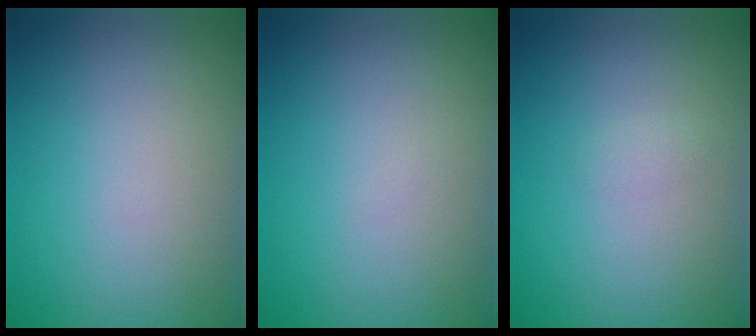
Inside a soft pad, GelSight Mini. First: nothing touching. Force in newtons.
{"total": 0.0}
{"total": 0.6, "press": 0.6, "slide": 0.0}